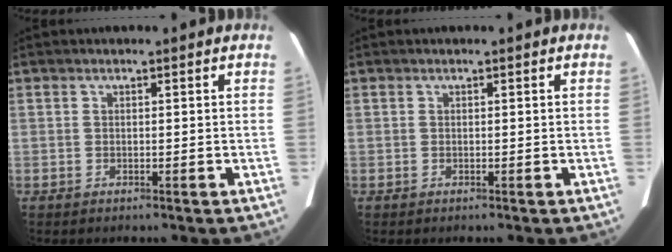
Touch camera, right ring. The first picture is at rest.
{"total": 0.0}